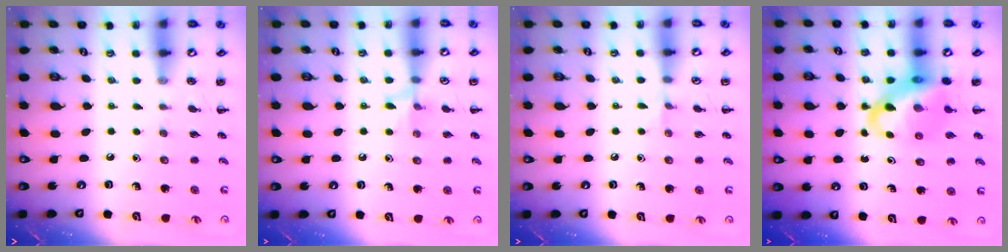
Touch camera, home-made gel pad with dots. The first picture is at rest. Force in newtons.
{"total": 6.8, "press": 6.6, "slide": 1.6}
{"total": 4.5, "press": 4.3, "slide": 1.4}
{"total": 10.9, "press": 10.5, "slide": 2.8}